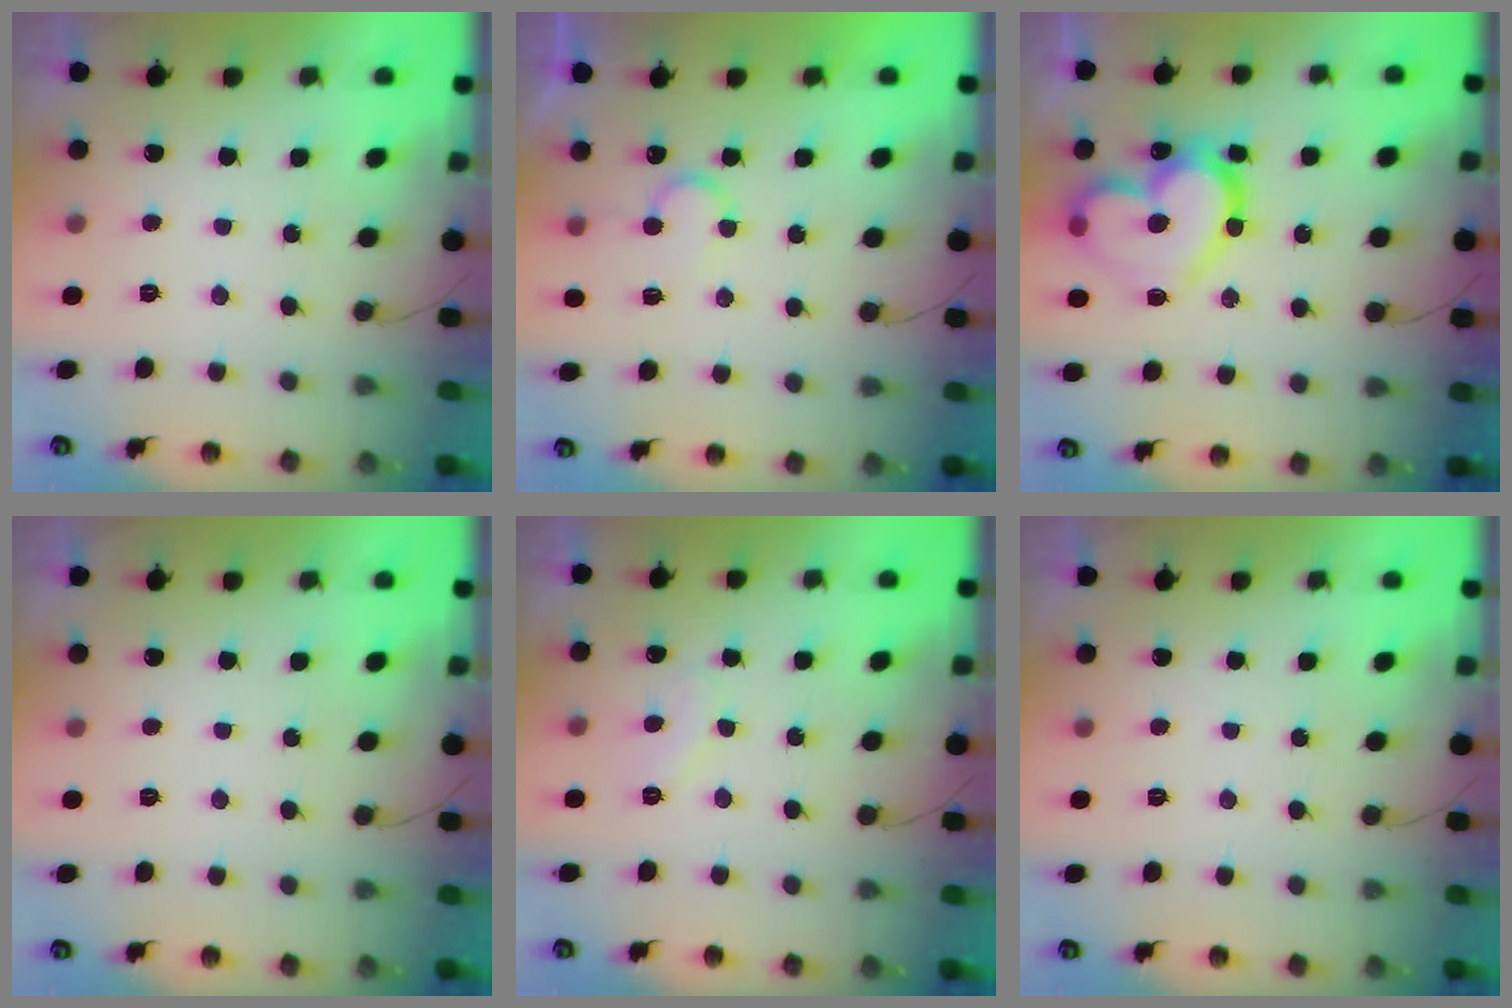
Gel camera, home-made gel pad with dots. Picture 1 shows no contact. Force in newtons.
{"total": 7.3, "press": 7.3, "slide": 0.3}
{"total": 21.5, "press": 21.5, "slide": 1.3}
{"total": 0.0}
{"total": 7.7, "press": 7.7, "slide": 0.6}
{"total": 0.0}